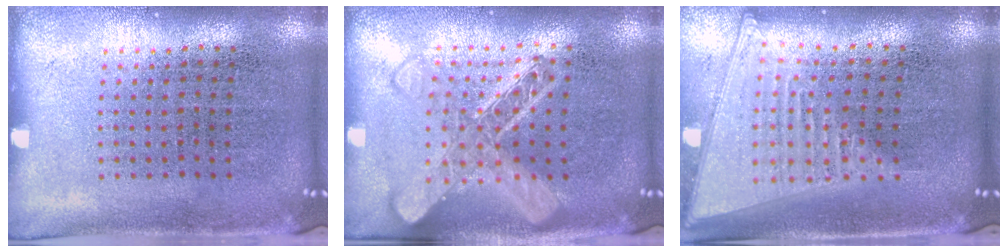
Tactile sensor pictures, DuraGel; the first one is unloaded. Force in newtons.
{"total": 2.4, "press": 2.4, "slide": 0.4}
{"total": 2.0, "press": 1.7, "slide": 1.0}